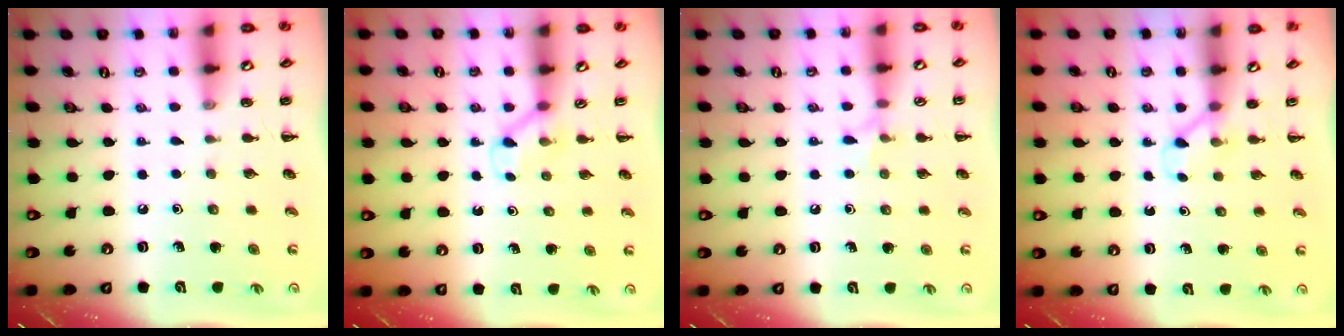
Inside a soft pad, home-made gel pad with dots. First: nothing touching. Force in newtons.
{"total": 3.0, "press": 2.8, "slide": 1.1}
{"total": 5.2, "press": 4.9, "slide": 1.9}
{"total": 2.8, "press": 2.6, "slide": 1.0}